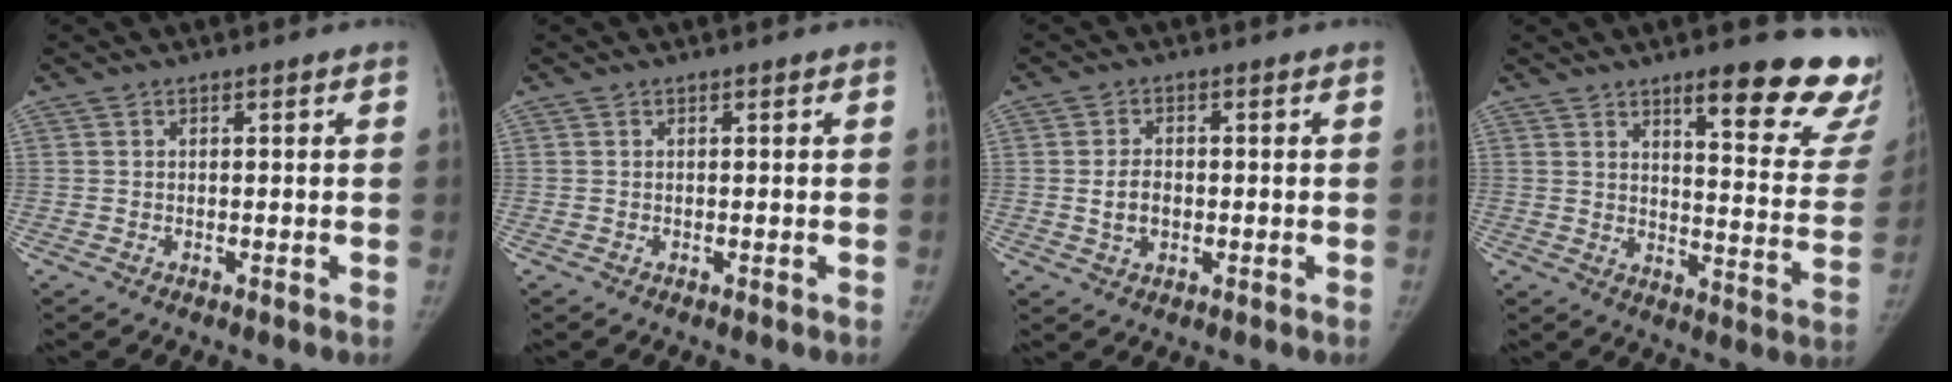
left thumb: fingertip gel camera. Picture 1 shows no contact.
{"total": 0.0}
{"total": 4.0, "force": [-0.4, 2.8, 2.8], "torque": [-0.045, 0.006, -0.006]}
{"total": 21.4, "force": [14.7, 5.2, 14.6], "torque": [-0.143, -0.087, 0.182]}